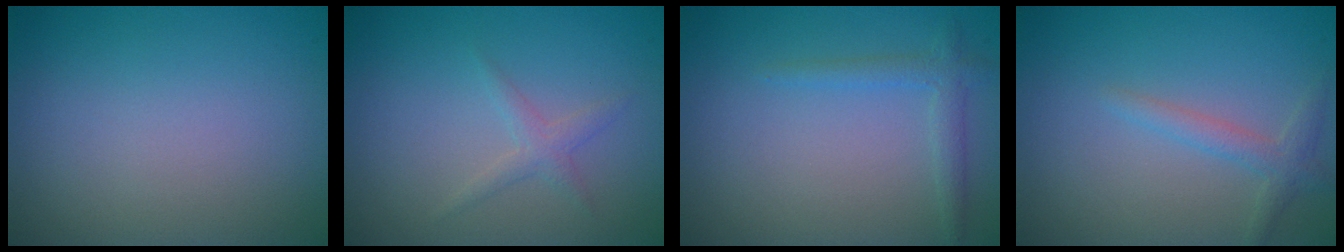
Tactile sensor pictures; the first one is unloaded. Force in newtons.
{"total": 1.3, "press": 1.3, "slide": 0.0}
{"total": 1.6, "press": 1.6, "slide": 0.1}
{"total": 1.7, "press": 1.7, "slide": 0.1}